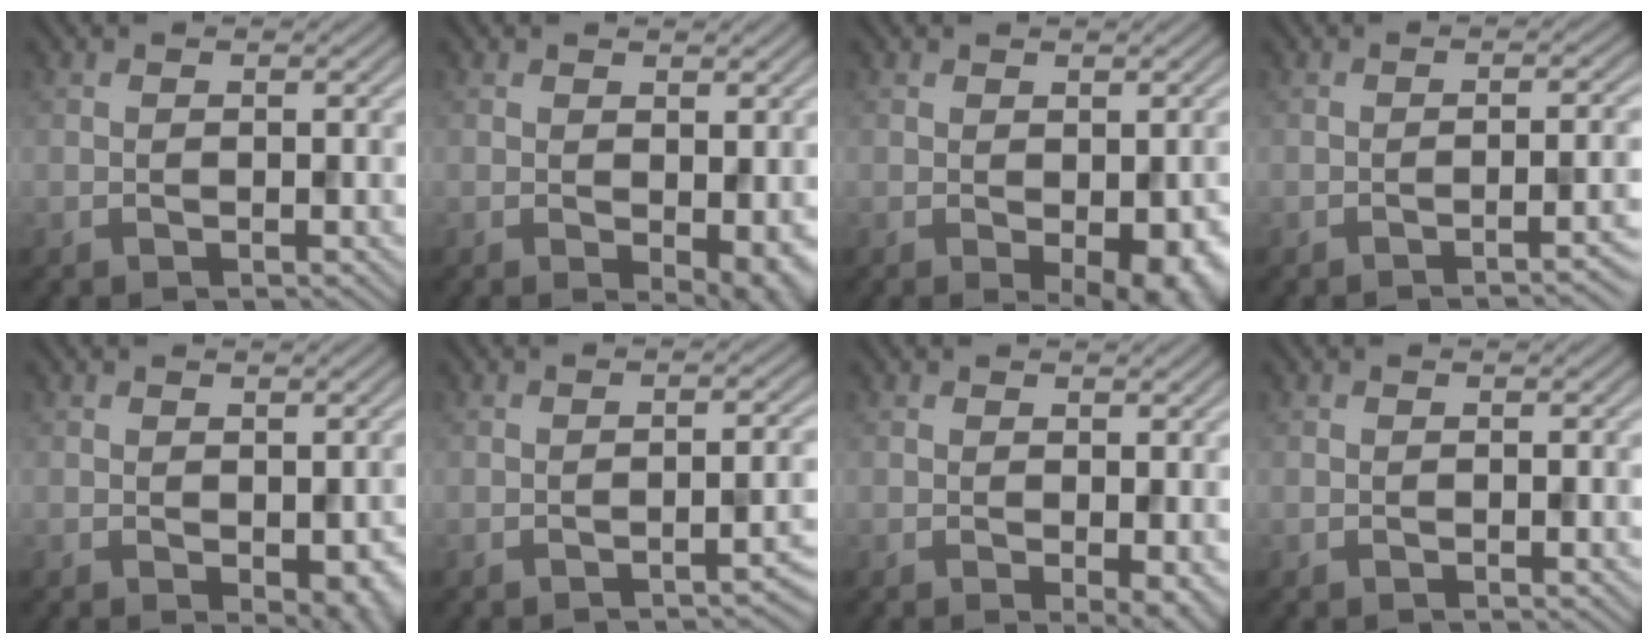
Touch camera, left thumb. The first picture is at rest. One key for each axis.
{"total": 3.5, "fx": -0.4, "fy": 1.6, "fz": 3.0, "tx": -0.037, "ty": -0.009, "tz": -0.001}
{"total": 5.6, "fx": -1.9, "fy": 2.9, "fz": 4.4, "tx": -0.055, "ty": -0.022, "tz": -0.012}
{"total": 3.6, "fx": -1.9, "fy": 0.7, "fz": 3.0, "tx": -0.027, "ty": 0.009, "tz": -0.035}
{"total": 4.5, "fx": -1.4, "fy": 2.4, "fz": 3.5, "tx": -0.042, "ty": -0.020, "tz": -0.006}
{"total": 3.3, "fx": -1.9, "fy": 0.7, "fz": 2.6, "tx": -0.028, "ty": 0.008, "tz": -0.033}
{"total": 2.5, "fx": -0.1, "fy": 1.1, "fz": 2.3, "tx": -0.031, "ty": -0.007, "tz": 0.000}
{"total": 0.0}